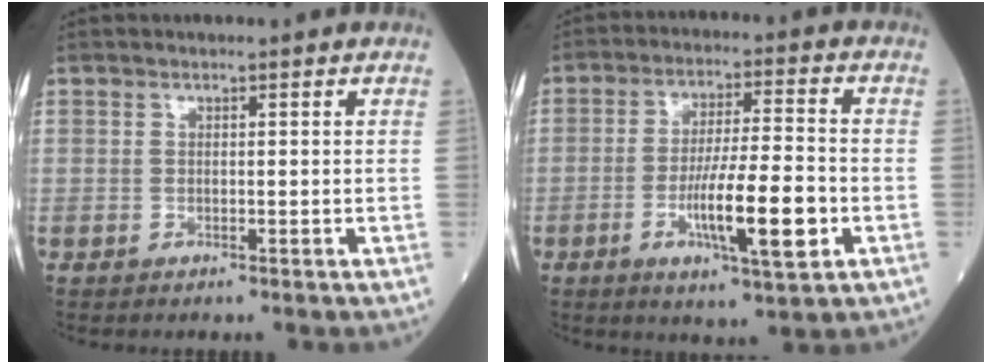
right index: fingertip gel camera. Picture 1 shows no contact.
{"total": 11.7, "force": [-3.6, 1.3, 11.1], "torque": [-0.188, -0.009, -0.059]}